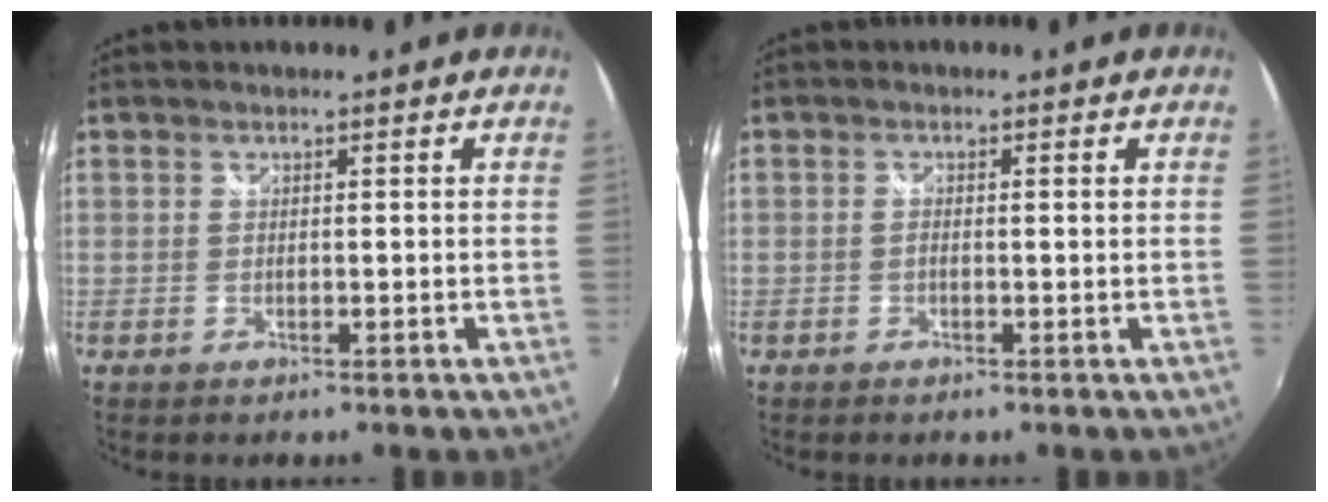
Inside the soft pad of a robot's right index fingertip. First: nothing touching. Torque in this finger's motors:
{"motor_torque": [-0.19, -0.04, -0.04, -0.01]}